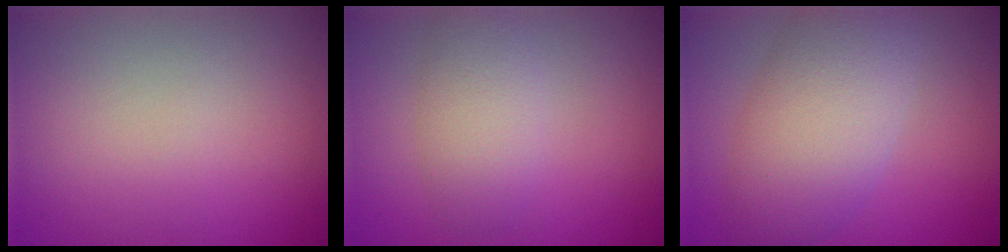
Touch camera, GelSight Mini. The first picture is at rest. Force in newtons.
{"total": 3.3, "press": 3.2, "slide": 0.1}
{"total": 7.3, "press": 7.3, "slide": 0.4}